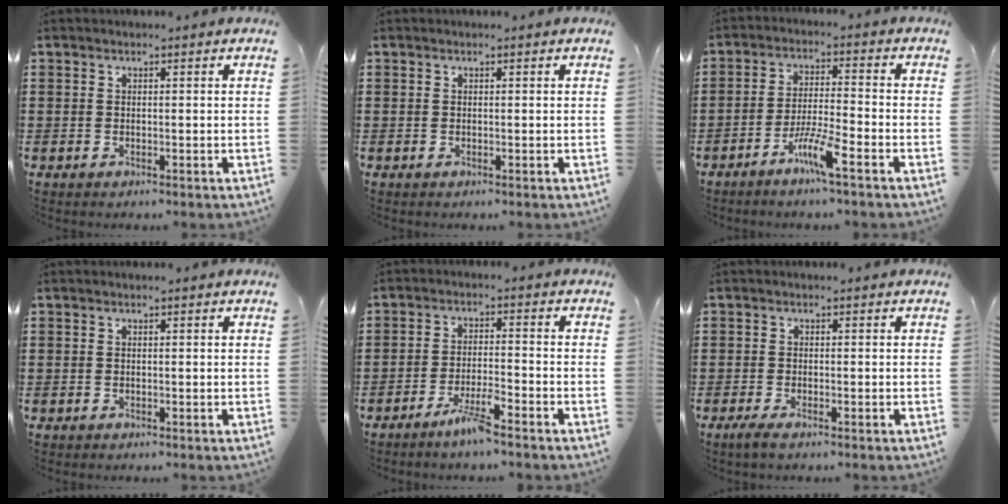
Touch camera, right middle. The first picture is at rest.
{"total": 0.0}
{"total": 6.0, "force": [-4.0, 0.5, 4.4], "torque": [-0.091, -0.005, -0.075]}
{"total": 0.0}
{"total": 4.5, "force": [-3.5, 0.2, 2.8], "torque": [-0.060, -0.003, -0.067]}
{"total": 1.6, "force": [-1.1, 0.3, 1.1], "torque": [-0.028, -0.004, -0.024]}